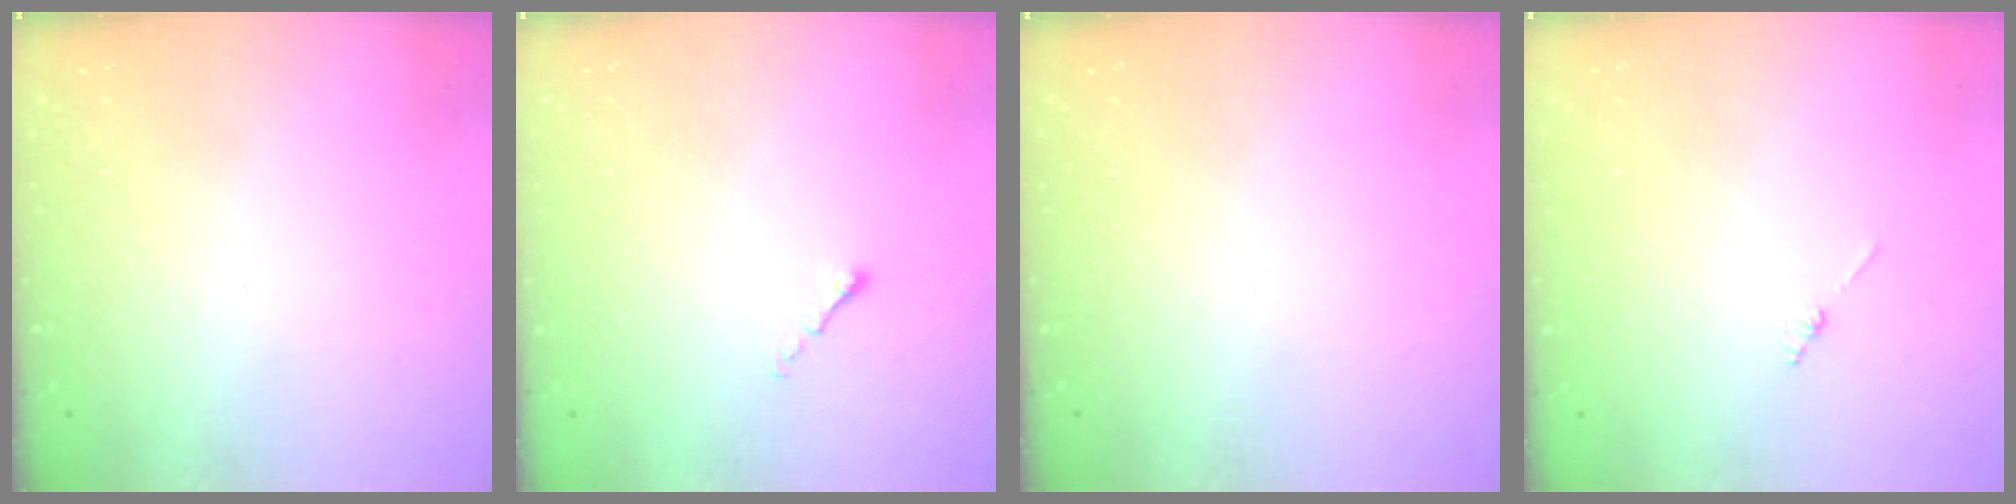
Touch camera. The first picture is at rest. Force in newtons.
{"total": 0.0}
{"total": 0.0}
{"total": 0.8, "press": 0.8, "slide": 0.2}